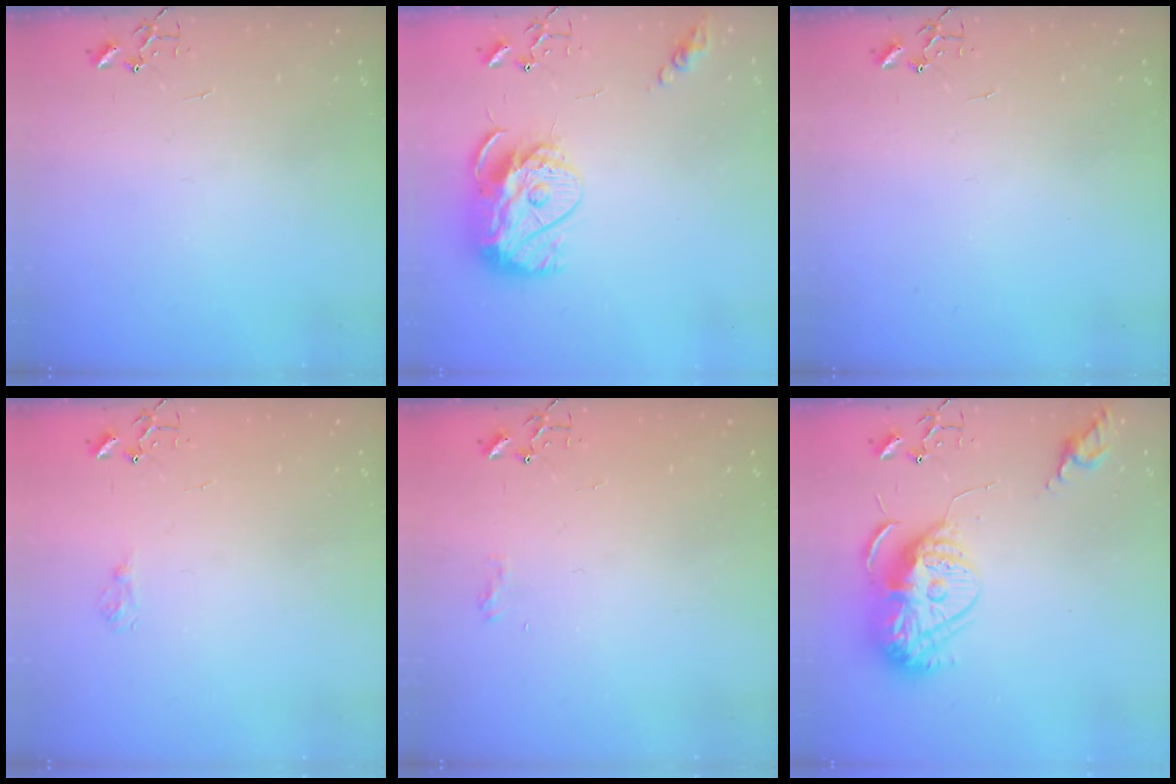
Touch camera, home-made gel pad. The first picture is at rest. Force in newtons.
{"total": 13.8, "press": 13.7, "slide": 1.2}
{"total": 0.0}
{"total": 6.1, "press": 6.1, "slide": 0.7}
{"total": 6.3, "press": 6.3, "slide": 0.8}
{"total": 14.3, "press": 14.2, "slide": 2.0}